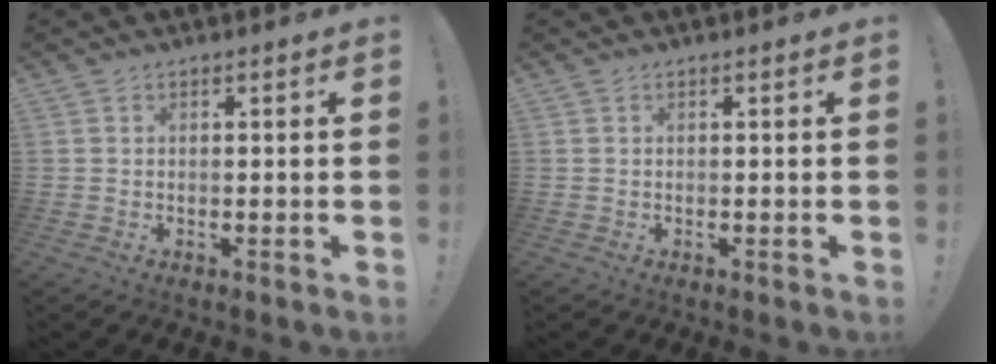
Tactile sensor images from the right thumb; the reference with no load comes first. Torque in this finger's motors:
{"motor_torque": [0.00, 0.03, 0.01, -0.02, 0.02]}